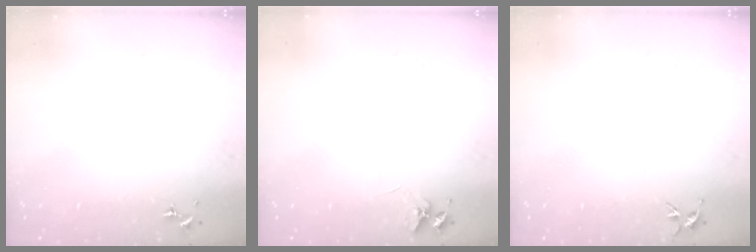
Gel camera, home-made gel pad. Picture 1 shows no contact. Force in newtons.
{"total": 3.9, "press": 3.9, "slide": 0.3}
{"total": 5.4, "press": 5.4, "slide": 0.6}